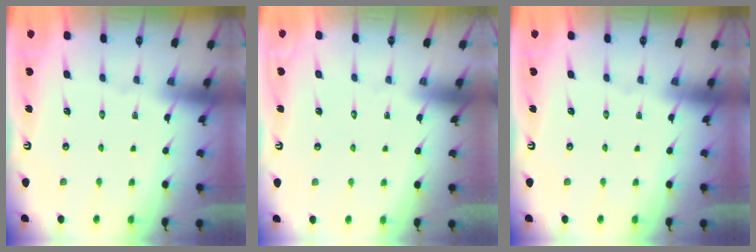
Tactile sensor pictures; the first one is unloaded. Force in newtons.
{"total": 1.8, "press": 1.8, "slide": 0.1}
{"total": 0.0}